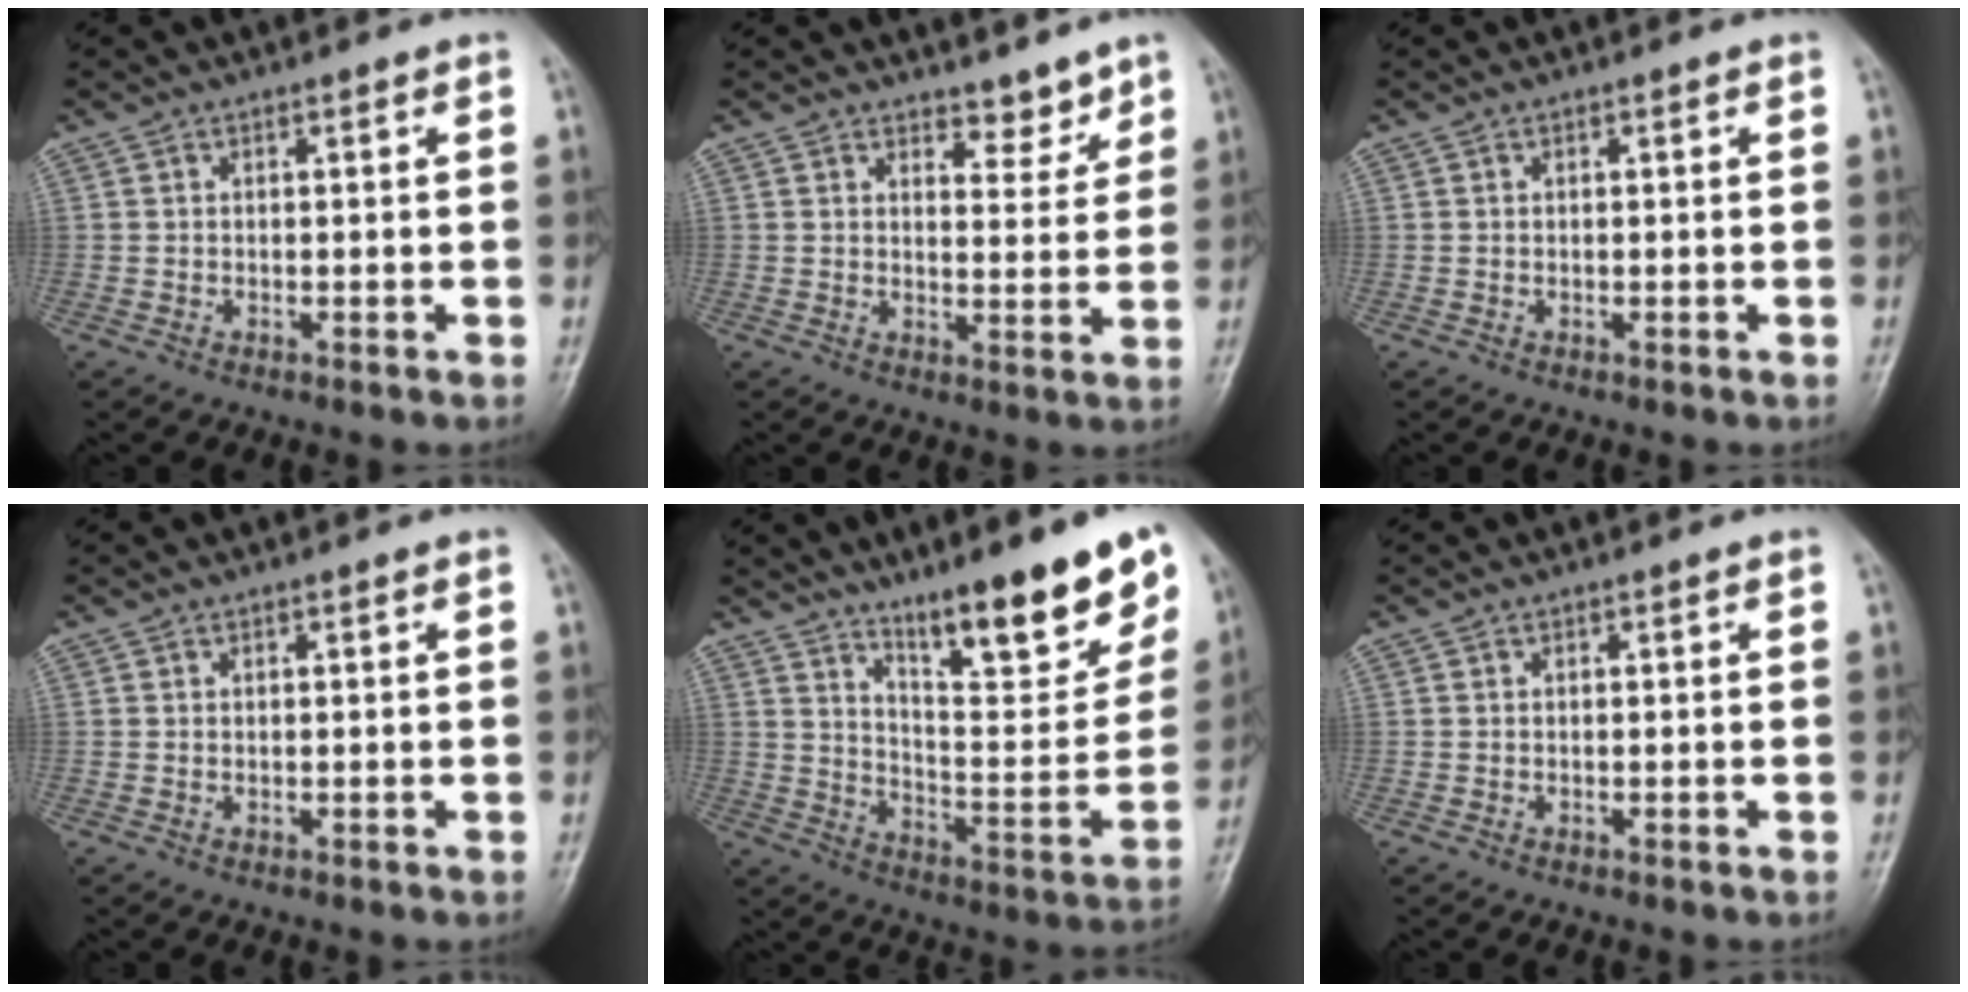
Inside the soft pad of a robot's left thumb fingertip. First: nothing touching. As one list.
[{"total": 4.4, "force": [3.7, 2.0, 1.5], "torque": [0.006, -0.029, 0.054]}, {"total": 0.0}, {"total": 0.0}, {"total": 18.8, "force": [12.4, 4.5, 13.4], "torque": [-0.156, -0.077, 0.200]}, {"total": 0.0}]